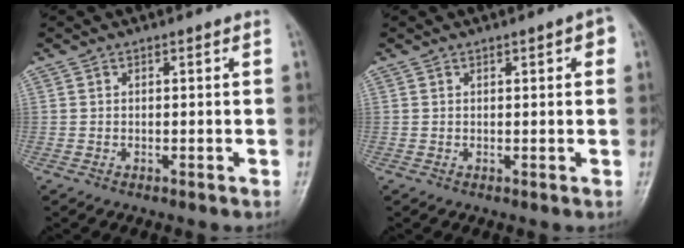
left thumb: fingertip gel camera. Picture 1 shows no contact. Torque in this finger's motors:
{"motor_torque": [-0.14, 0.10, 0.14, 0.32, 0.04]}